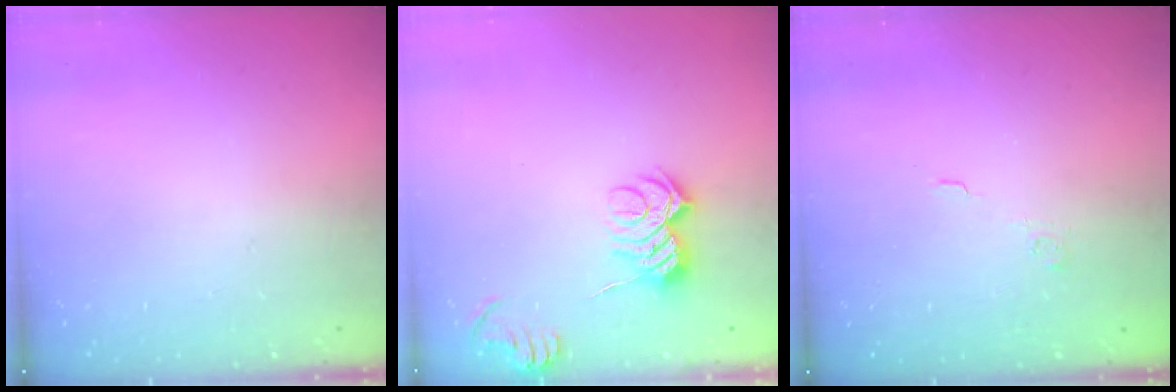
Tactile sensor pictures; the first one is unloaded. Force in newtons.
{"total": 8.3, "press": 8.2, "slide": 0.8}
{"total": 3.6, "press": 3.5, "slide": 0.9}